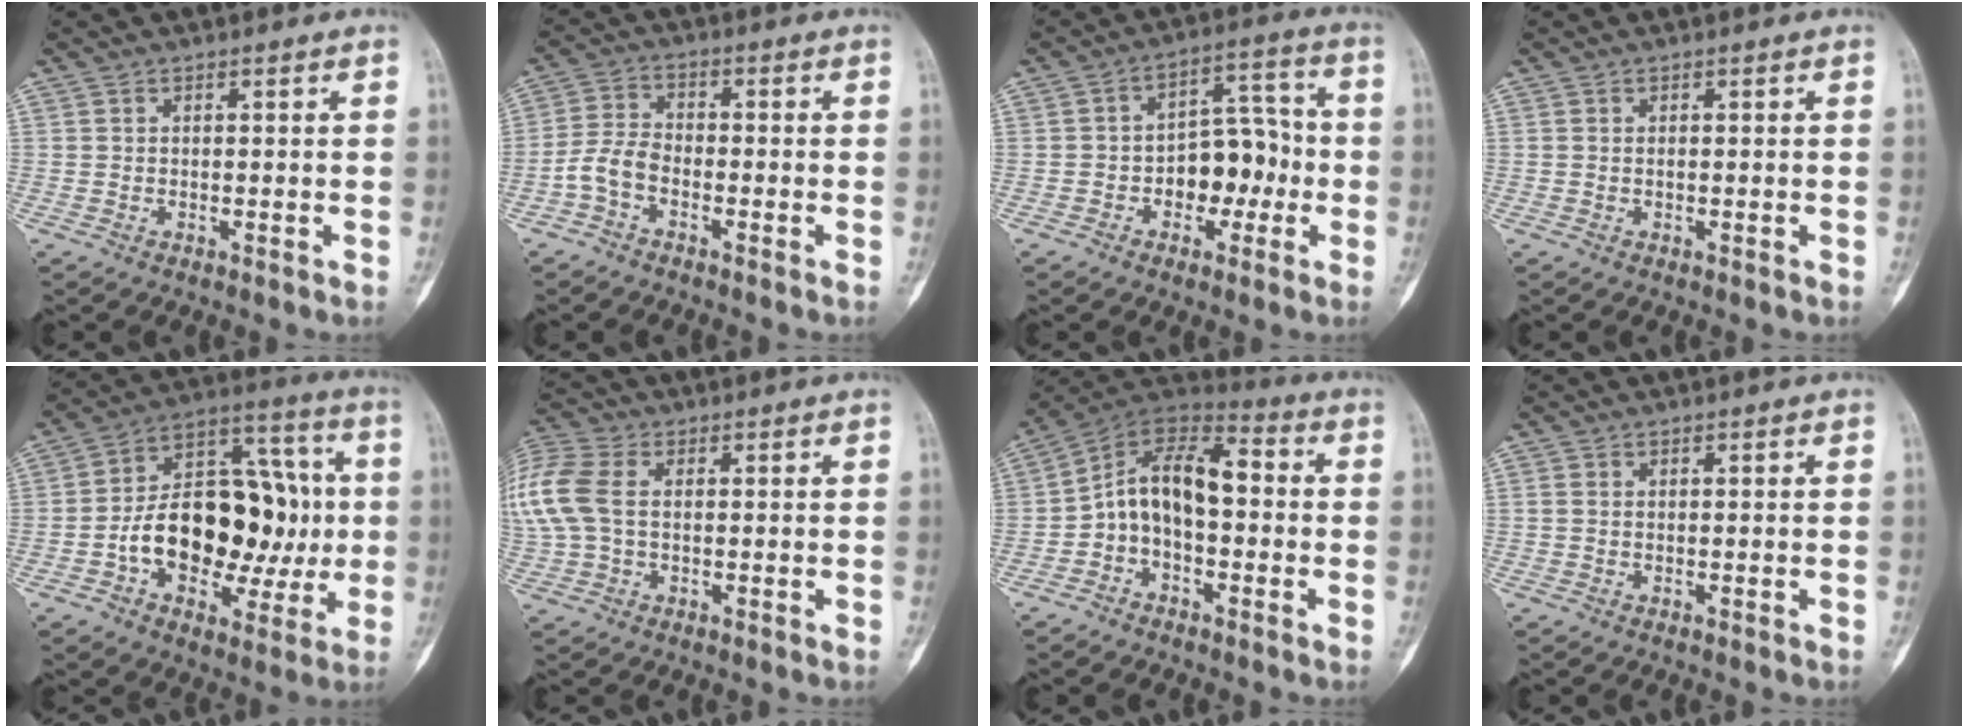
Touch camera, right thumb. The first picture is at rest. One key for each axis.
{"total": 5.0, "fx": -2.5, "fy": 2.8, "fz": 3.3, "tx": -0.070, "ty": 0.021, "tz": -0.058}
{"total": 10.3, "fx": -2.2, "fy": 6.8, "fz": 7.4, "tx": -0.069, "ty": 0.046, "tz": -0.038}
{"total": 0.0}
{"total": 22.3, "fx": -2.2, "fy": 14.1, "fz": 17.2, "tx": -0.231, "ty": 0.048, "tz": -0.027}
{"total": 14.7, "fx": 1.8, "fy": 10.0, "fz": 10.6, "tx": -0.290, "ty": 0.024, "tz": 0.033}
{"total": 12.6, "fx": -0.9, "fy": 7.8, "fz": 9.9, "tx": -0.148, "ty": 0.053, "tz": -0.029}
{"total": 0.6, "fx": 0.0, "fy": 0.4, "fz": 0.4, "tx": -0.013, "ty": -0.001, "tz": 0.000}